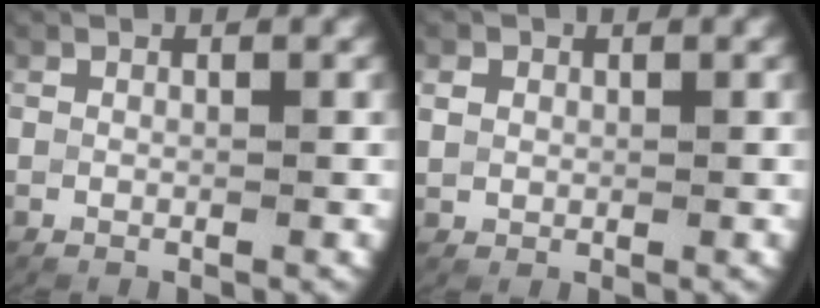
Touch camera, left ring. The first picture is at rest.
{"total": 1.7, "force": [0.5, 1.4, 0.7], "torque": [-0.021, -0.004, 0.016]}